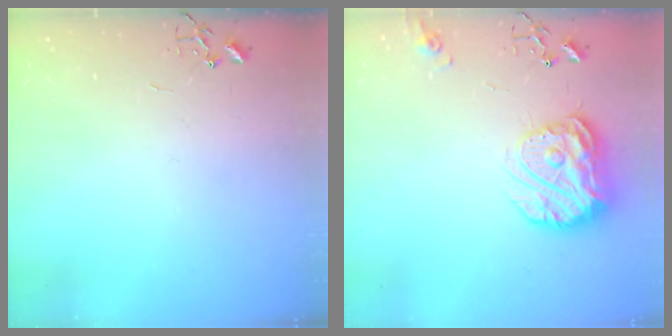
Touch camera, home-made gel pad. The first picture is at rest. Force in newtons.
{"total": 16.7, "press": 16.6, "slide": 1.2}